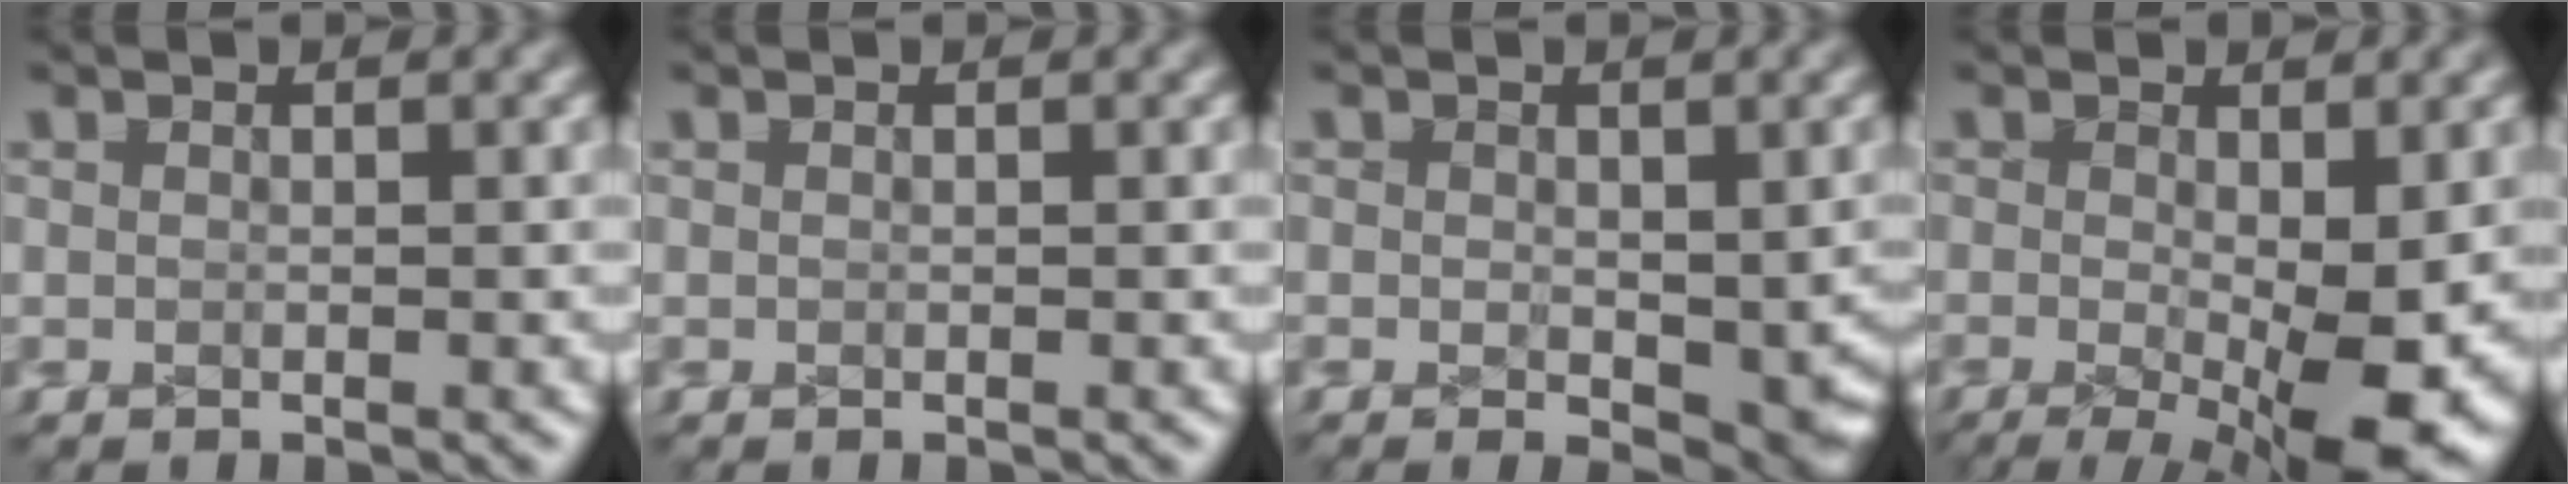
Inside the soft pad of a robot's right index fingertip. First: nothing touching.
{"total": 0.0}
{"total": 2.6, "force": [-0.8, 1.2, 2.1], "torque": [-0.033, -0.018, -0.006]}
{"total": 9.0, "force": [-2.3, 3.7, 7.9], "torque": [-0.103, -0.046, -0.011]}